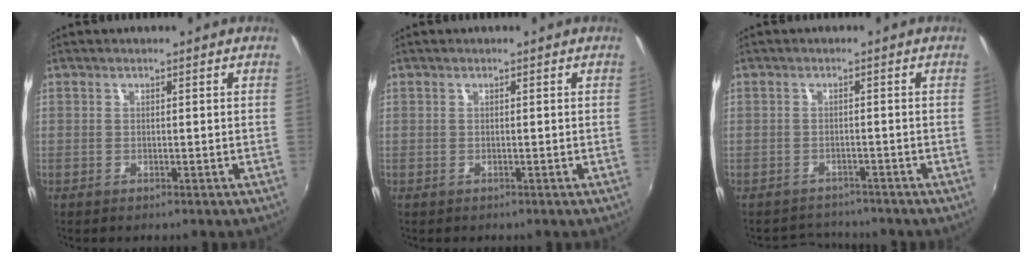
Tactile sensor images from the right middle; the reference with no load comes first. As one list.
[{"total": 0.0}, {"total": 3.8, "force": [-3.7, 1.1, -0.3], "torque": [-0.008, 0.009, -0.061]}]